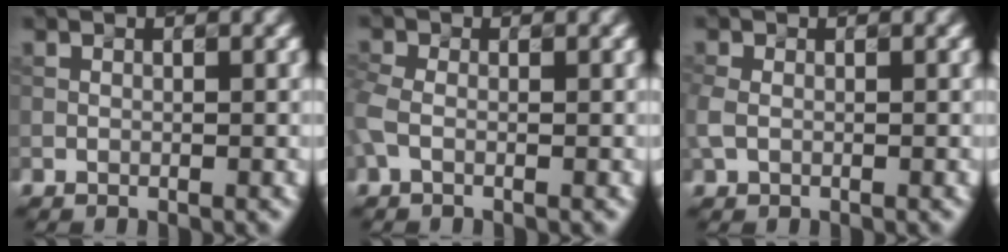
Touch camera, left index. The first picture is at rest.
{"total": 1.9, "force": [-0.3, 1.1, 1.5], "torque": [-0.046, 0.001, -0.015]}
{"total": 1.6, "force": [-0.1, 1.3, 1.0], "torque": [-0.032, 0.003, -0.005]}